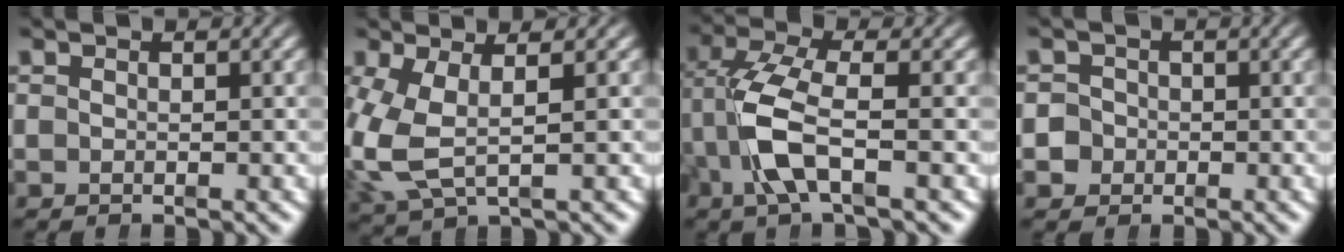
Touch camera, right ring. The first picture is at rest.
{"total": 5.4, "force": [-0.1, 3.6, 4.1], "torque": [-0.120, -0.021, 0.011]}
{"total": 6.0, "force": [-0.6, 2.9, 5.2], "torque": [-0.135, -0.019, -0.003]}
{"total": 4.5, "force": [-0.8, 4.4, 0.9], "torque": [-0.031, -0.013, -0.020]}